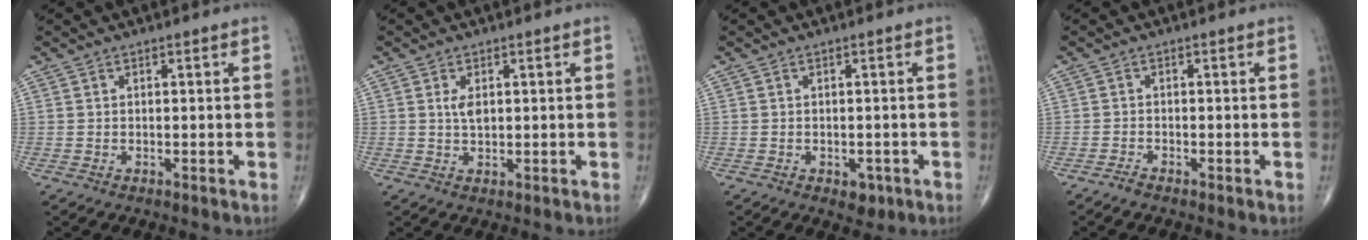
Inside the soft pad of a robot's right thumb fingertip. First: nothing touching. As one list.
[{"total": 2.3, "force": [0.6, 1.2, 1.9], "torque": [-0.032, -0.004, 0.012]}, {"total": 2.6, "force": [-1.1, 1.7, 1.6], "torque": [-0.007, 0.001, -0.008]}, {"total": 1.1, "force": [-1.0, 0.1, 0.4], "torque": [-0.013, 0.002, -0.022]}]